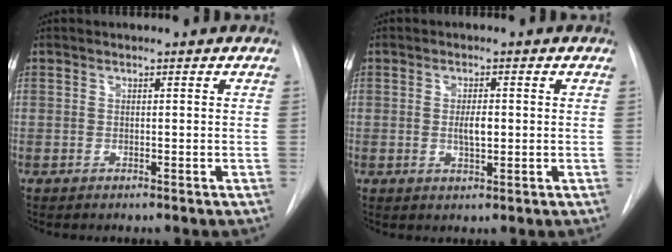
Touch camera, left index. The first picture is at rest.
{"total": 2.8, "force": [-0.1, 0.9, 2.6], "torque": [-0.047, -0.002, -0.001]}